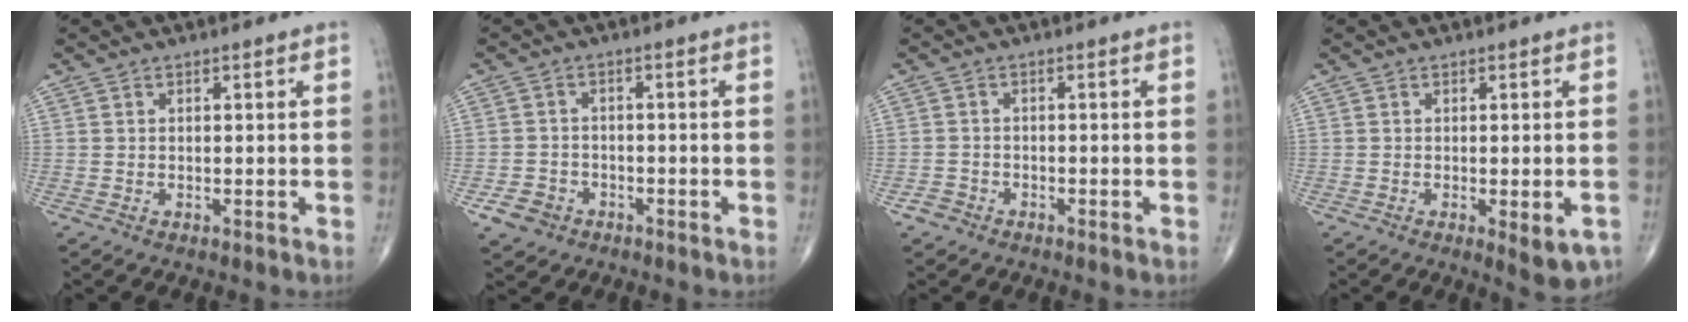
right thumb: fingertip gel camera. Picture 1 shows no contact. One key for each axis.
{"total": 4.3, "fx": -2.3, "fy": 3.5, "fz": 1.2, "tx": -0.014, "ty": 0.013, "tz": -0.037}
{"total": 1.9, "fx": -1.3, "fy": 1.4, "fz": 0.1, "tx": -0.002, "ty": 0.006, "tz": -0.028}
{"total": 5.1, "fx": -1.8, "fy": 1.7, "fz": 4.5, "tx": -0.050, "ty": -0.006, "tz": -0.017}